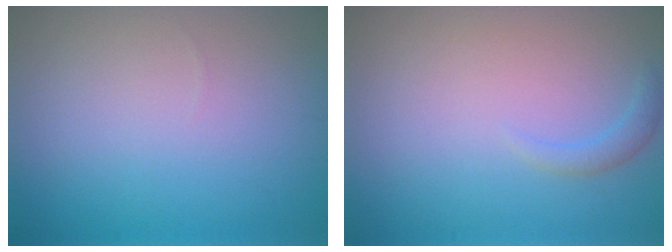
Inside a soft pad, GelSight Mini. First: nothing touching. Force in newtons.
{"total": 1.2, "press": 1.2, "slide": 0.2}